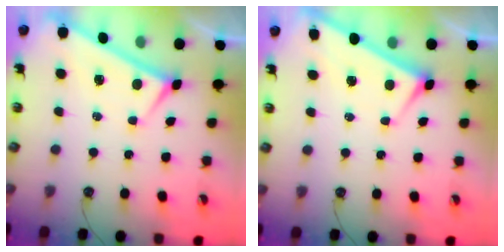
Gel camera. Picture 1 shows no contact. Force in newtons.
{"total": 2.6, "press": 2.6, "slide": 0.4}